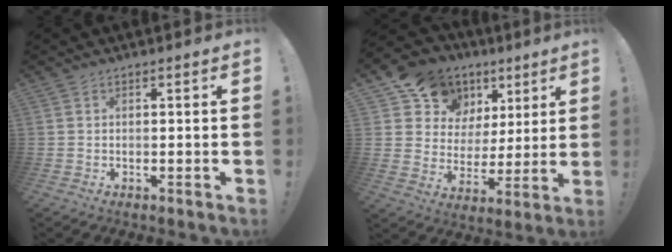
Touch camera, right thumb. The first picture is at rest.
{"total": 13.0, "force": [8.5, 9.5, 2.8], "torque": [-0.048, -0.060, 0.171]}